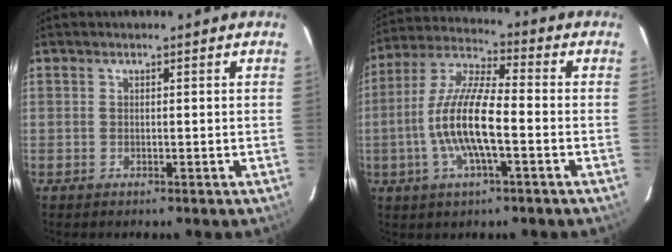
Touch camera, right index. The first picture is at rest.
{"total": 13.1, "force": [-3.1, 2.9, 12.4], "torque": [-0.254, 0.000, -0.062]}